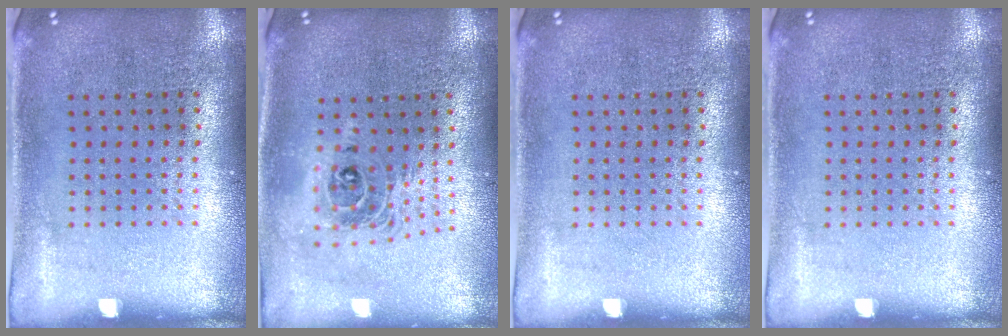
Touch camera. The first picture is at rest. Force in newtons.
{"total": 2.0, "press": 1.5, "slide": 1.3}
{"total": 0.0}
{"total": 0.0}